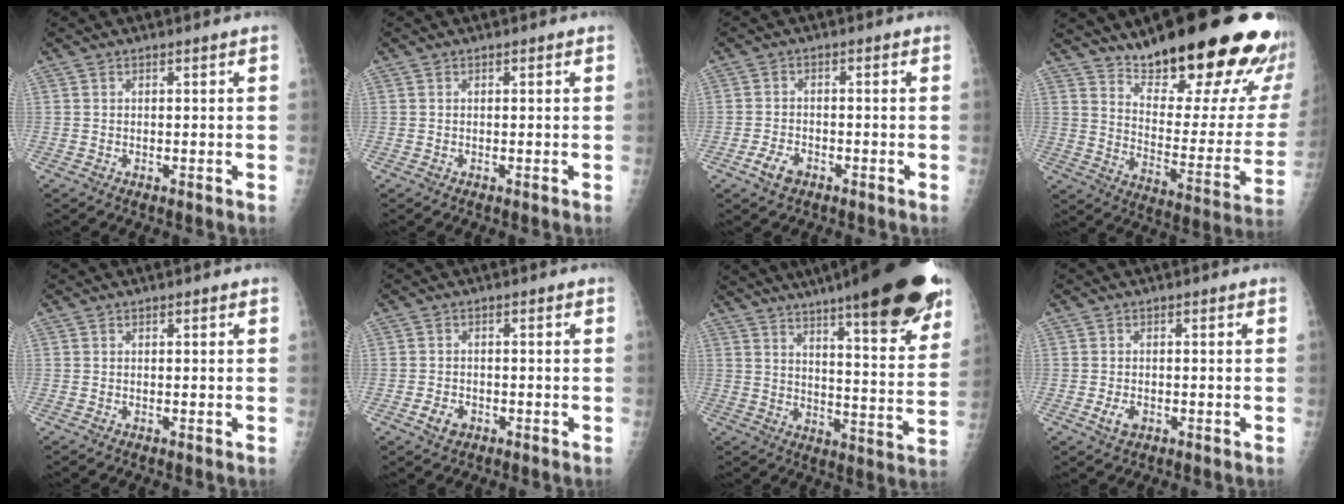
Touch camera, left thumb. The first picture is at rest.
{"total": 0.0}
{"total": 4.0, "force": [-2.3, 2.4, 2.2], "torque": [-0.038, 0.009, -0.041]}
{"total": 28.9, "force": [20.6, 7.6, 18.8], "torque": [-0.232, -0.110, 0.291]}
{"total": 0.0}
{"total": 3.1, "force": [-1.5, 2.3, 1.5], "torque": [-0.020, 0.004, -0.024]}
{"total": 29.2, "force": [20.2, 5.8, 20.3], "torque": [-0.258, -0.069, 0.271]}
{"total": 2.9, "force": [-1.0, 1.9, 1.9], "torque": [-0.030, 0.000, -0.017]}